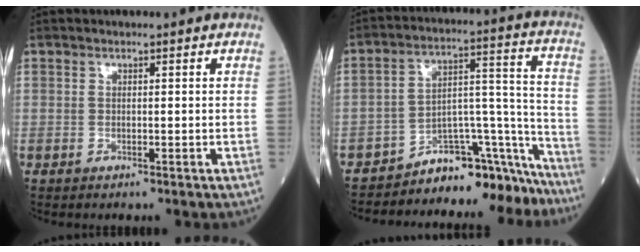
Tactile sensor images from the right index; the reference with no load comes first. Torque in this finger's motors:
{"motor_torque": [0.27, -0.60, 0.20, 0.00]}